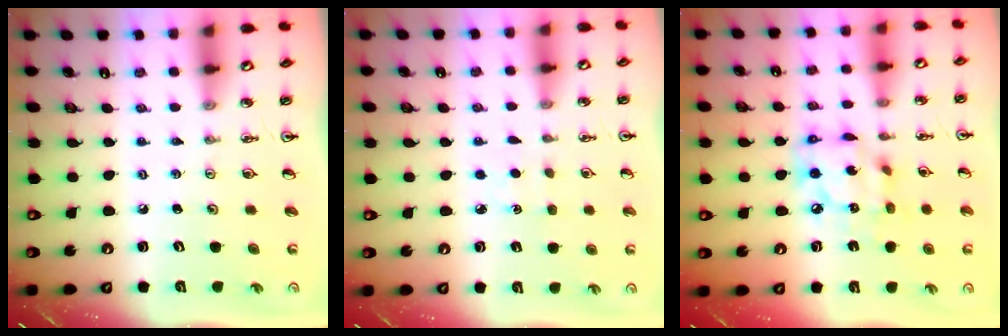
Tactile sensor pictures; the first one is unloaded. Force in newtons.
{"total": 1.4, "press": 1.4, "slide": 0.2}
{"total": 13.7, "press": 13.6, "slide": 1.3}